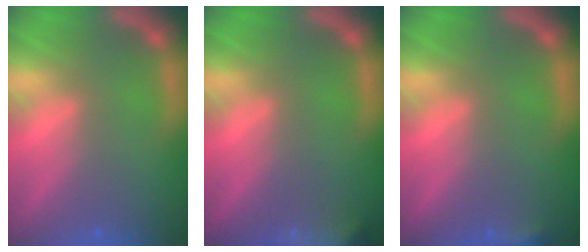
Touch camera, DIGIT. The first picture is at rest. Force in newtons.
{"total": 7.9}
{"total": 1.9}